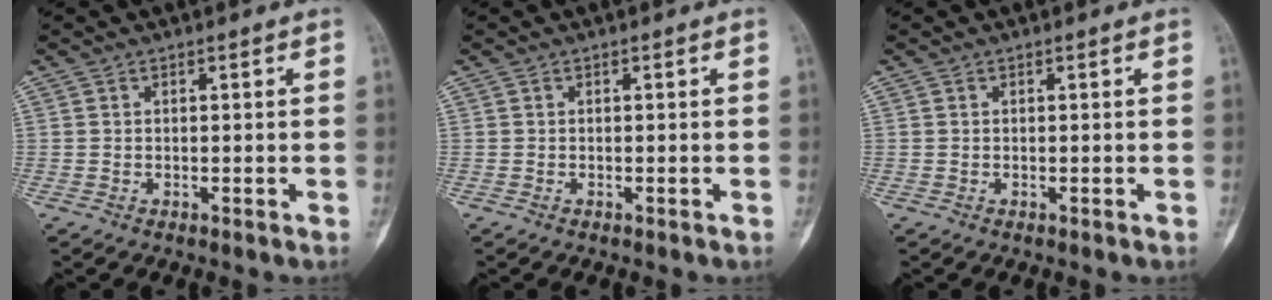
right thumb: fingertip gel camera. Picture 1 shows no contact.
{"total": 0.0}
{"total": 0.0}